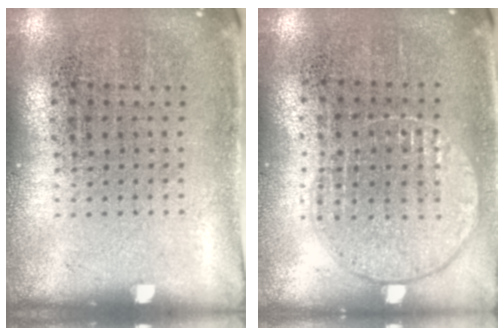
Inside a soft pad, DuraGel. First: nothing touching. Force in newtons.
{"total": 1.0, "press": 0.9, "slide": 0.4}